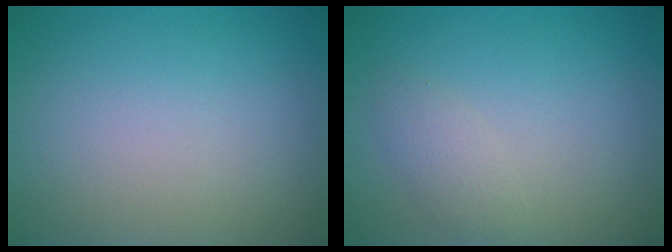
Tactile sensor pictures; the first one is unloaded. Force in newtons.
{"total": 1.7, "press": 1.7, "slide": 0.1}